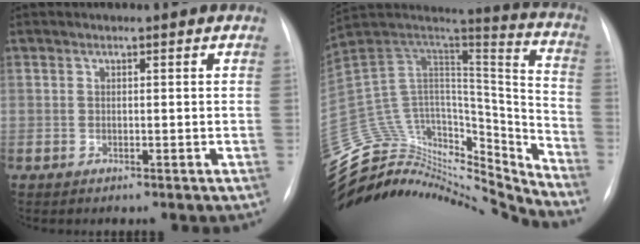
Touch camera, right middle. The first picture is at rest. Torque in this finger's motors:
{"motor_torque": [-0.73, -0.59, -0.43, -0.21]}